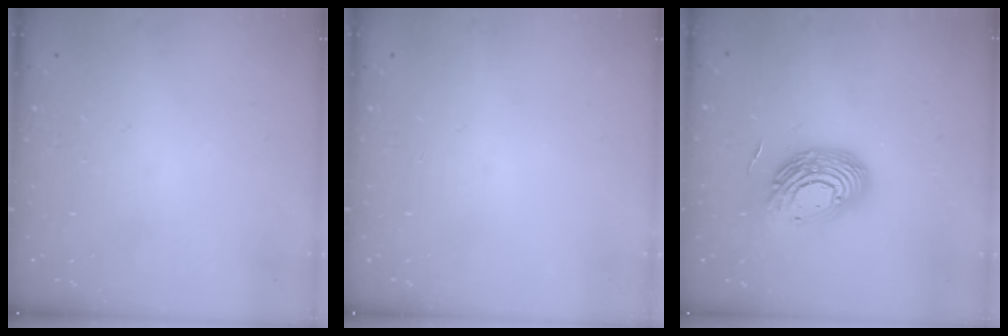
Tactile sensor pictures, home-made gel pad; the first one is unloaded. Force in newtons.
{"total": 0.0}
{"total": 14.5, "press": 14.5, "slide": 1.0}